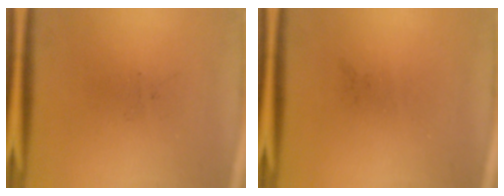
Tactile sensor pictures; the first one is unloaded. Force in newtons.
{"total": 0.0}